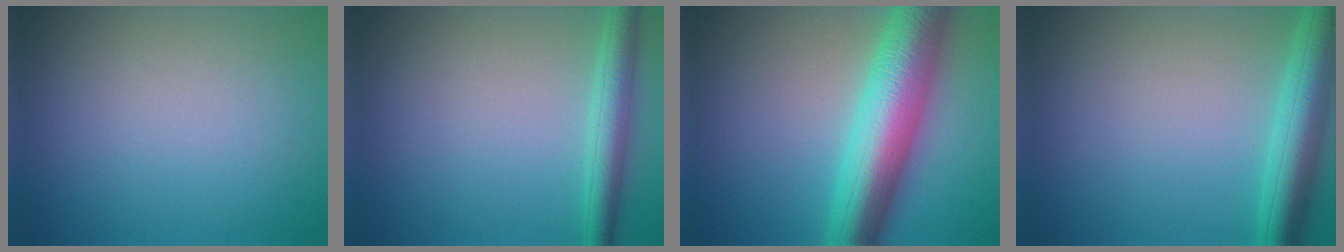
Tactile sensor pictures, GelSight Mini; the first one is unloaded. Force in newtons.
{"total": 3.6, "press": 3.6, "slide": 0.1}
{"total": 10.3, "press": 10.3, "slide": 0.1}
{"total": 5.6, "press": 5.6, "slide": 0.3}